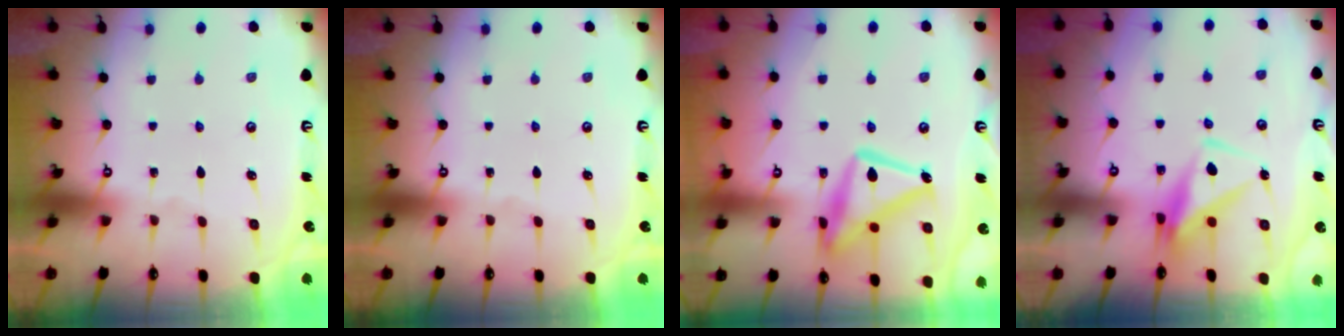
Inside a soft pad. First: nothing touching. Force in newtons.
{"total": 0.0}
{"total": 17.9, "press": 17.9, "slide": 1.1}
{"total": 7.1, "press": 6.9, "slide": 1.5}